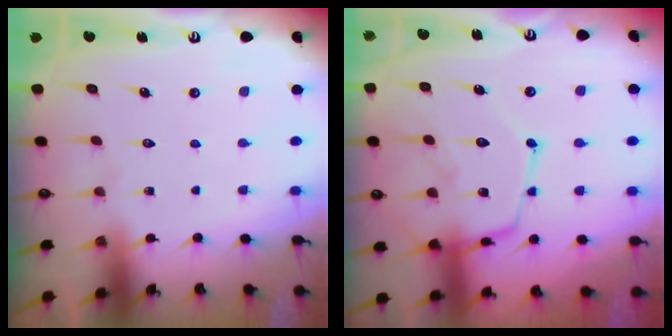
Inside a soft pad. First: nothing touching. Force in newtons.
{"total": 15.6, "press": 15.6, "slide": 1.2}